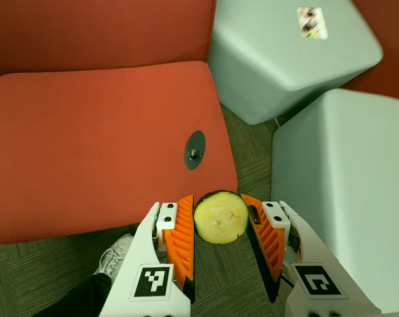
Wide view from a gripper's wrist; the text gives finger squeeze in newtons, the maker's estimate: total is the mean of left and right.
{"total": 8.9, "left": 9.2, "right": 8.7}